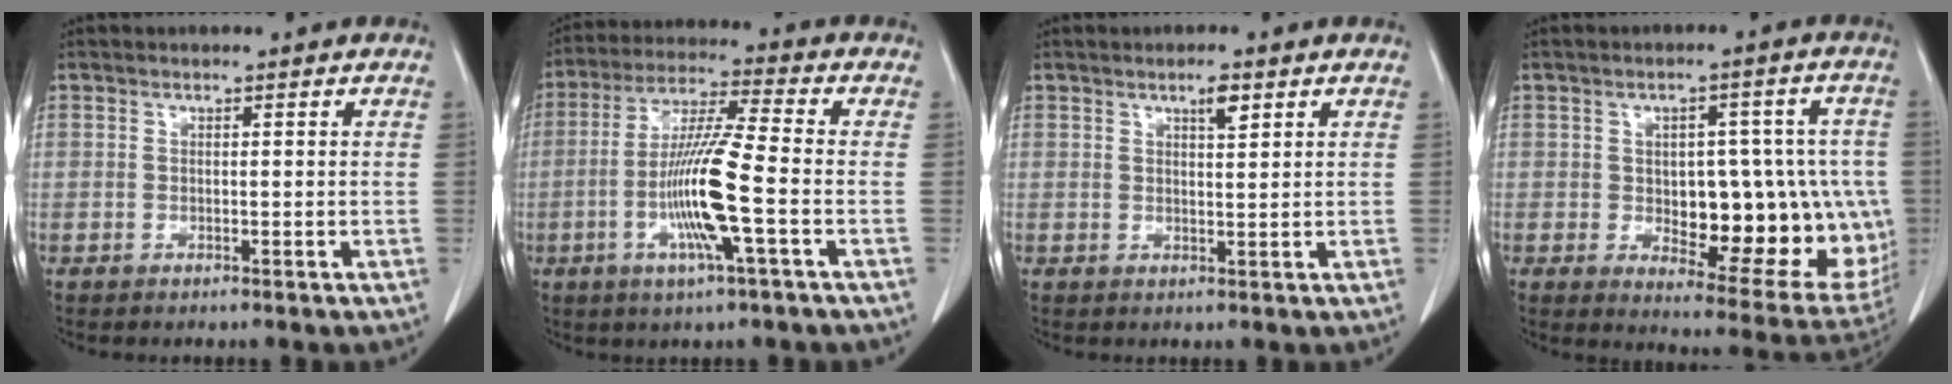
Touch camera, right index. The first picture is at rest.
{"total": 12.2, "force": [-3.1, -0.1, 11.8], "torque": [-0.231, -0.006, -0.063]}
{"total": 2.5, "force": [1.4, 0.5, 1.9], "torque": [-0.034, -0.001, 0.024]}
{"total": 18.7, "force": [-2.1, 8.6, 16.5], "torque": [-0.163, 0.021, 0.005]}